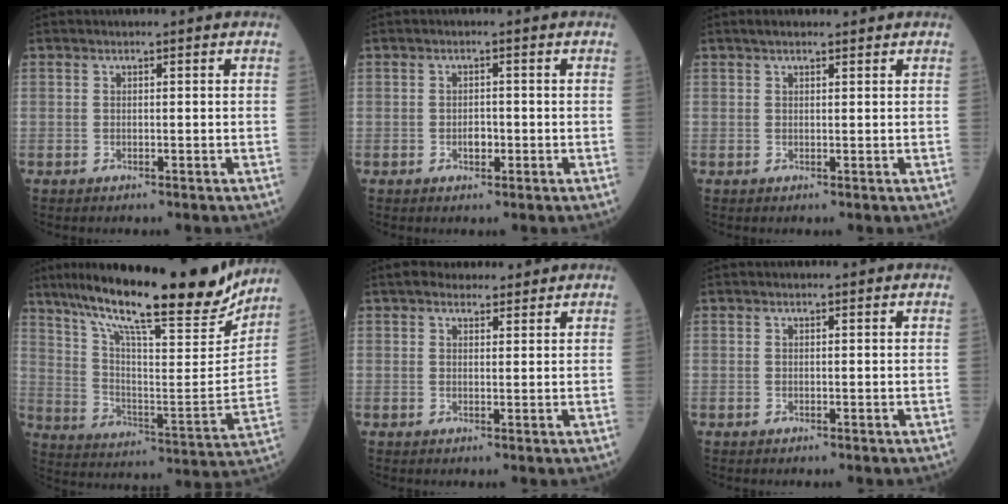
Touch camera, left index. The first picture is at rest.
{"total": 1.7, "force": [-0.6, 1.0, 1.2], "torque": [-0.019, 0.003, -0.007]}
{"total": 2.7, "force": [2.2, 0.6, 1.4], "torque": [-0.022, 0.026, 0.036]}
{"total": 24.4, "force": [20.3, 3.0, 13.2], "torque": [-0.230, -0.027, 0.303]}
{"total": 5.1, "force": [4.4, 1.8, 1.8], "torque": [-0.018, 0.026, 0.070]}
{"total": 0.0}